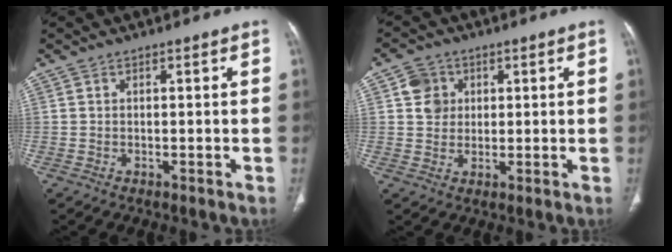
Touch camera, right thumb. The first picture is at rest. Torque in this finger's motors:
{"motor_torque": [0.09, 1.22, 0.41, 0.34, 0.00]}